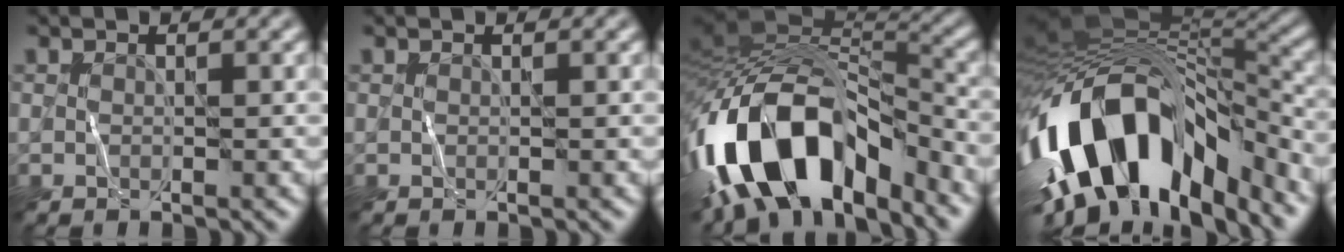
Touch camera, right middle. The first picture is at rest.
{"total": 0.0}
{"total": 15.3, "force": [-7.2, 8.0, 10.8], "torque": [-0.190, 0.014, -0.125]}
{"total": 16.1, "force": [-7.6, 8.4, 11.4], "torque": [-0.208, -0.005, -0.116]}